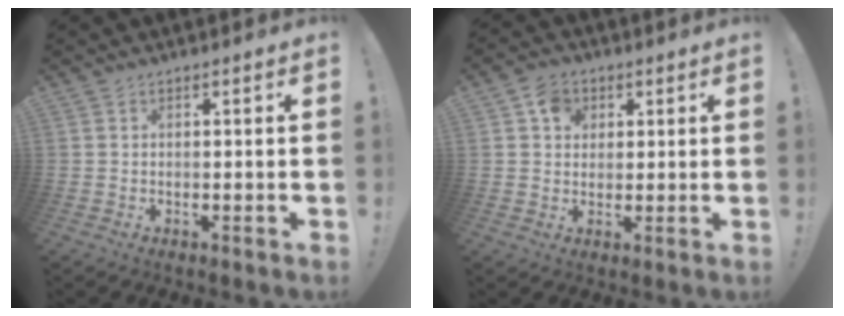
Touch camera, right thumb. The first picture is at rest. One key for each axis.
{"total": 6.3, "fx": 2.4, "fy": 5.3, "fz": 2.2, "tx": -0.029, "ty": -0.002, "tz": 0.045}